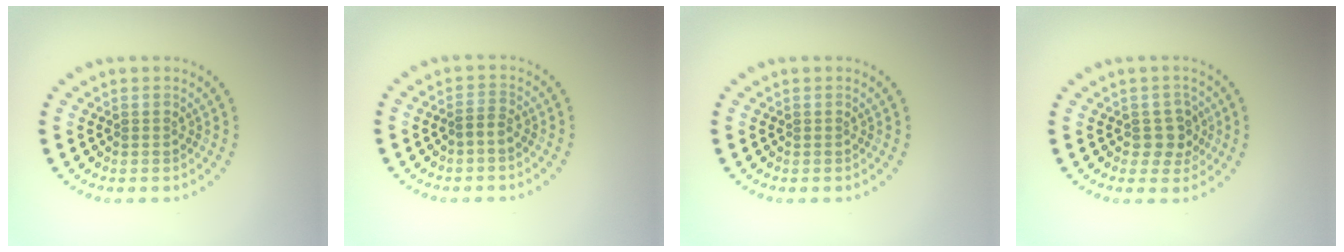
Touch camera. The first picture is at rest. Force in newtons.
{"total": 1.2, "press": 1.0, "slide": 0.6}
{"total": 0.0}
{"total": 2.4, "press": 2.1, "slide": 1.0}